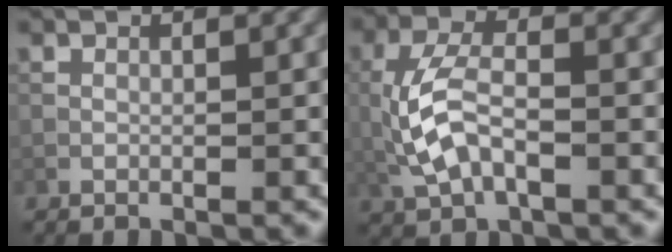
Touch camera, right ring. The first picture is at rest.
{"total": 5.0, "force": [-1.3, 2.4, 4.2], "torque": [-0.099, 0.006, -0.025]}